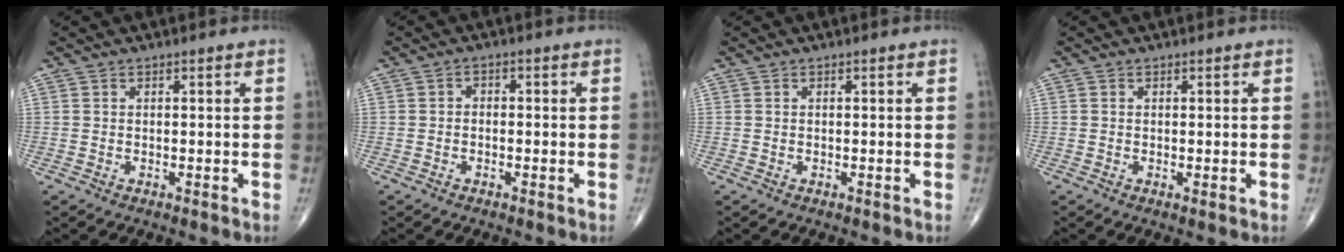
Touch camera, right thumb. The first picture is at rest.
{"total": 1.1, "force": [-0.5, 0.8, 0.6], "torque": [-0.003, 0.007, -0.014]}
{"total": 0.0}
{"total": 0.6, "force": [0.0, 0.1, 0.6], "torque": [-0.013, -0.004, -0.001]}